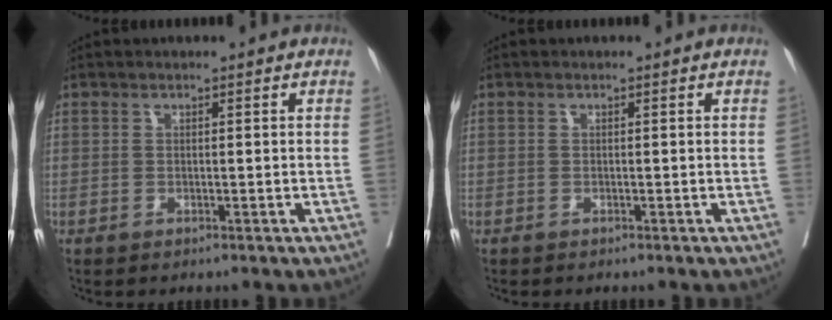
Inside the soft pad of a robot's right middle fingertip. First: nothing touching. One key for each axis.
{"total": 0.0}